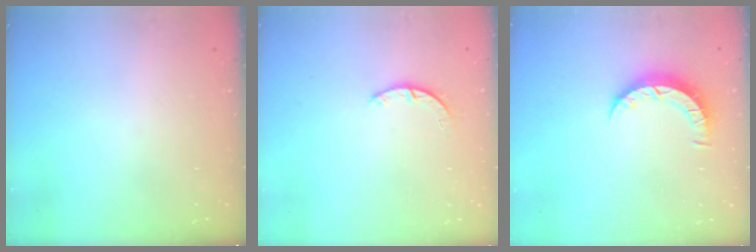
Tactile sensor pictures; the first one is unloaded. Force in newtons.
{"total": 2.4, "press": 2.4, "slide": 0.3}
{"total": 5.0, "press": 4.9, "slide": 0.6}